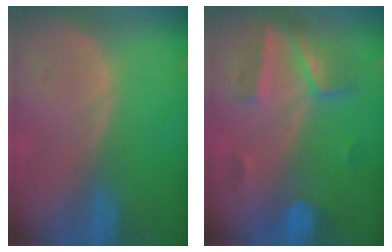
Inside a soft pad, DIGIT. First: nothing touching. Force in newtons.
{"total": 7.2, "press": 6.3, "slide": 3.5}